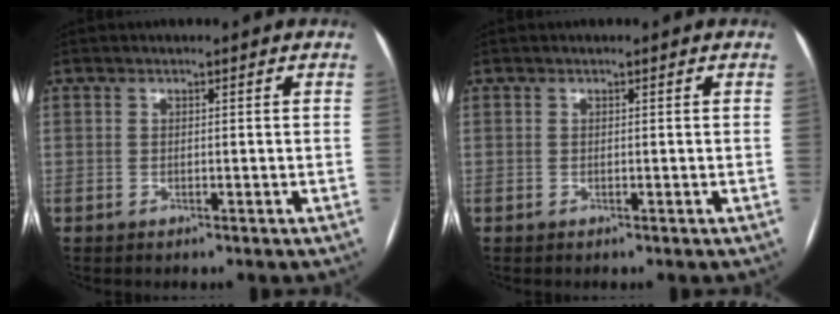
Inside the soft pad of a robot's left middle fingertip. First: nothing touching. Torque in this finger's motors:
{"motor_torque": [0.11, 0.13, 0.03, 0.01]}